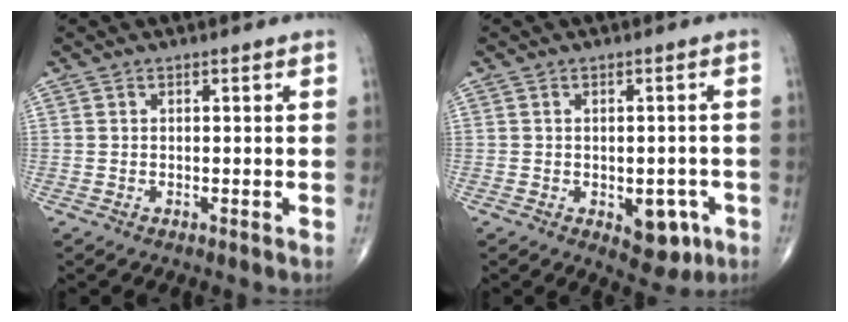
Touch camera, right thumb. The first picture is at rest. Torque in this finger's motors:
{"motor_torque": [2.64, 2.37, 0.37, -0.59, 0.00]}